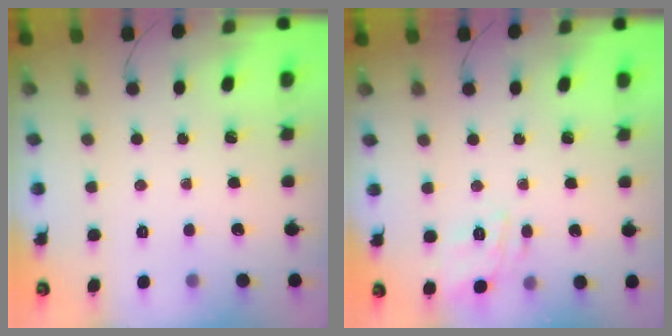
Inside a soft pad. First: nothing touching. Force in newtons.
{"total": 7.0, "press": 6.9, "slide": 1.0}